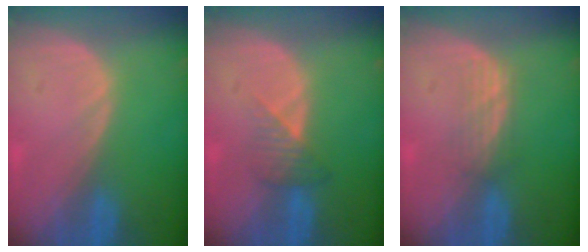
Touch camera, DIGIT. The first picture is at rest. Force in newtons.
{"total": 3.3, "press": 3.1, "slide": 1.3}
{"total": 2.8, "press": 2.6, "slide": 1.0}